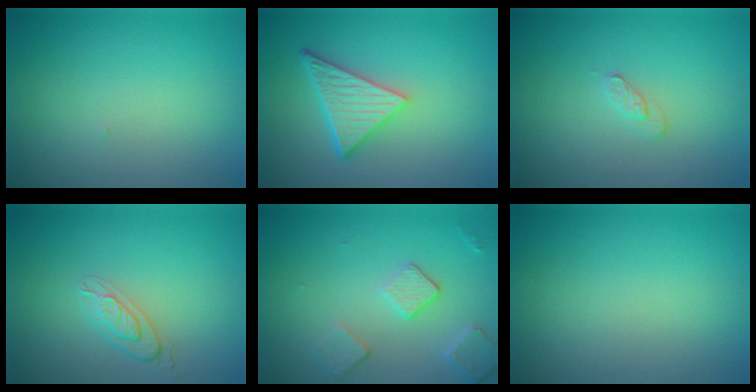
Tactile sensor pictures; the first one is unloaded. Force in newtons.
{"total": 5.5, "press": 4.1, "slide": 3.7}
{"total": 1.1, "press": 1.1, "slide": 0.2}
{"total": 2.4, "press": 1.9, "slide": 1.4}
{"total": 2.7, "press": 2.7, "slide": 0.7}
{"total": 0.0}